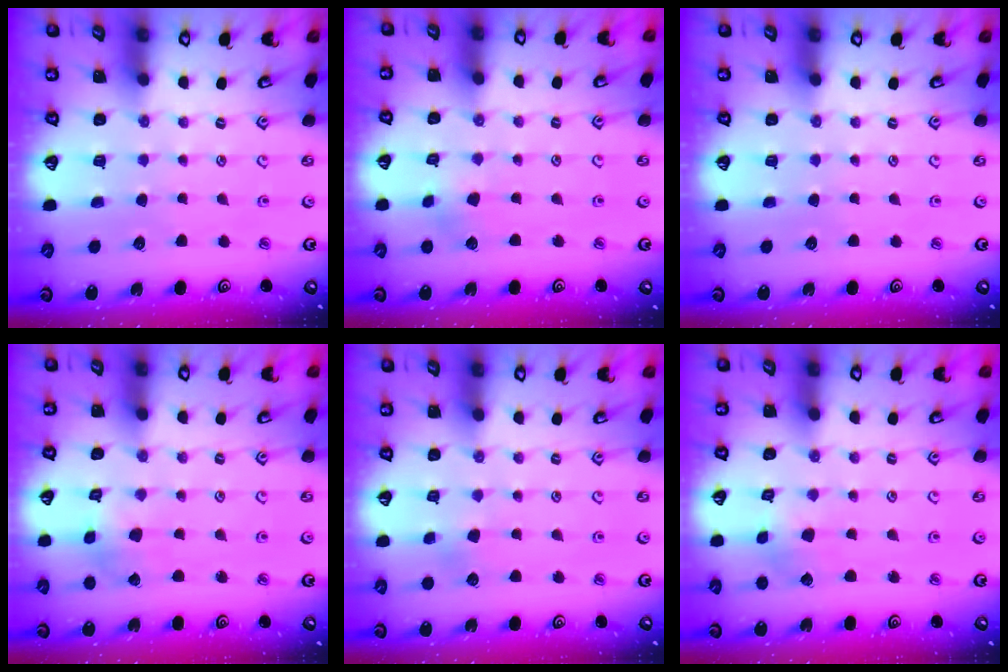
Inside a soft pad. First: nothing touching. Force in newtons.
{"total": 2.7, "press": 2.6, "slide": 0.5}
{"total": 0.0}
{"total": 2.7, "press": 2.7, "slide": 0.2}
{"total": 2.9, "press": 2.8, "slide": 0.3}
{"total": 3.2, "press": 3.2, "slide": 0.2}